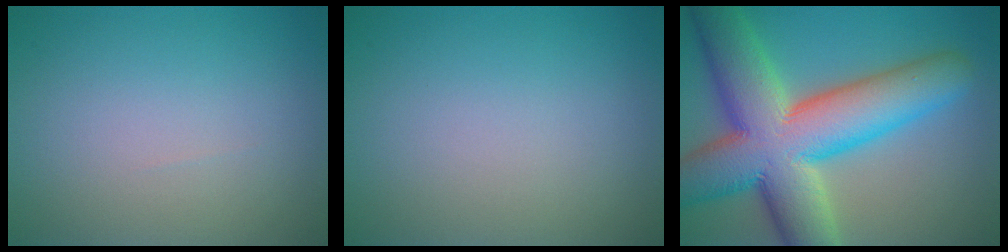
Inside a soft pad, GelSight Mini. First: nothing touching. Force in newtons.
{"total": 0.0}
{"total": 14.7, "press": 14.7, "slide": 0.4}